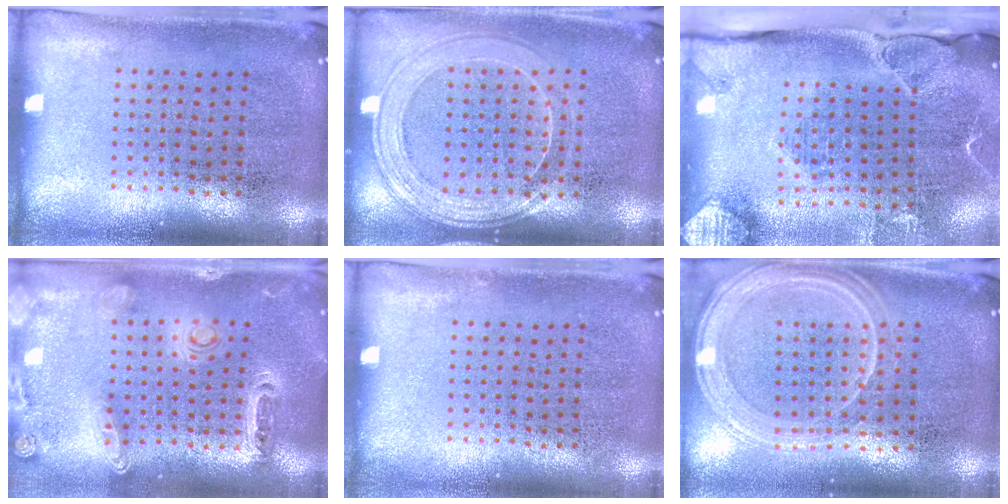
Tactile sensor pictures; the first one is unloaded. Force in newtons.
{"total": 1.6, "press": 1.5, "slide": 0.6}
{"total": 2.8, "press": 2.2, "slide": 1.7}
{"total": 1.3, "press": 1.3, "slide": 0.3}
{"total": 0.0}
{"total": 1.4, "press": 1.4, "slide": 0.2}